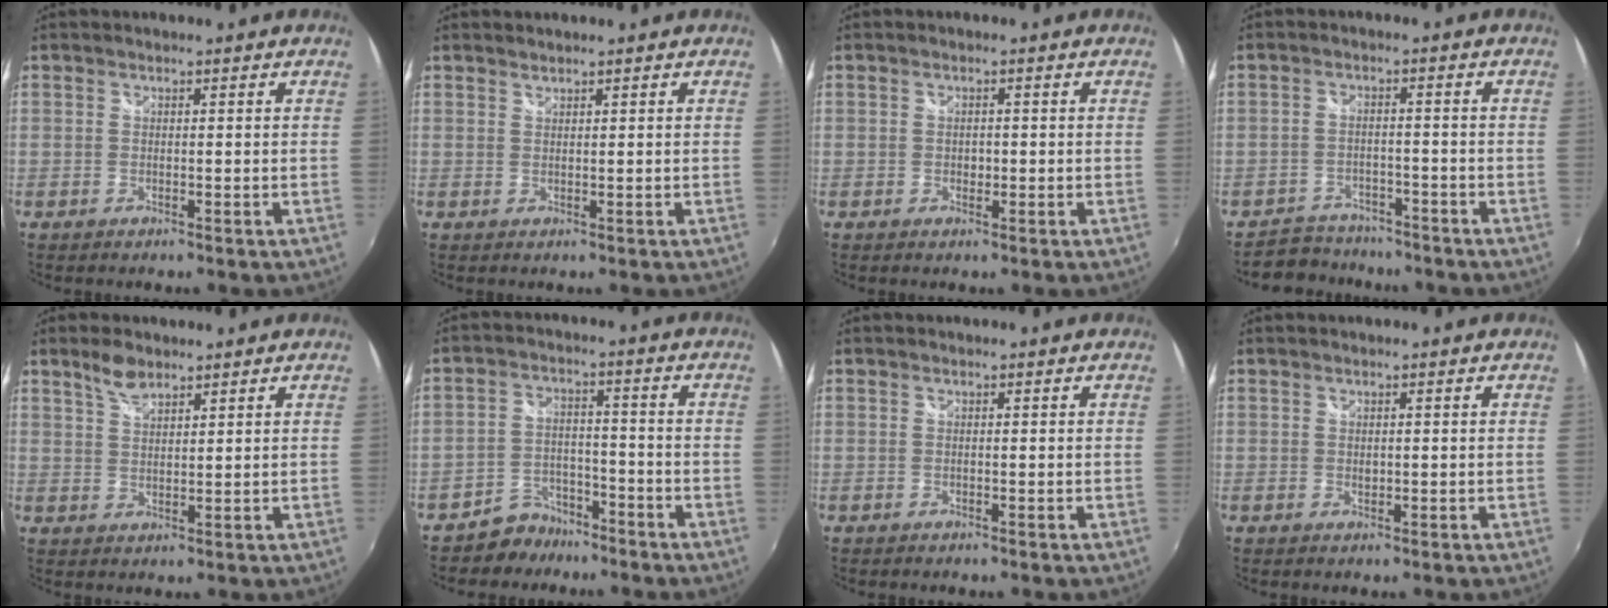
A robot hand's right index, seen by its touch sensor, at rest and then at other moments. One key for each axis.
{"total": 0.8, "fx": 0.8, "fy": 0.1, "fz": 0.1, "tx": 0.000, "ty": 0.001, "tz": 0.015}
{"total": 1.2, "fx": -0.2, "fy": 1.0, "fz": 0.5, "tx": -0.007, "ty": -0.001, "tz": -0.003}
{"total": 6.2, "fx": -5.3, "fy": 3.2, "fz": 0.3, "tx": -0.027, "ty": 0.011, "tz": -0.086}
{"total": 4.2, "fx": 3.2, "fy": 1.6, "fz": 2.1, "tx": -0.038, "ty": 0.005, "tz": 0.061}
{"total": 6.3, "fx": -5.1, "fy": 3.6, "fz": 0.5, "tx": -0.021, "ty": 0.021, "tz": -0.084}
{"total": 0.0}
{"total": 0.6, "fx": 0.2, "fy": 0.5, "fz": 0.2, "tx": -0.002, "ty": -0.001, "tz": 0.003}